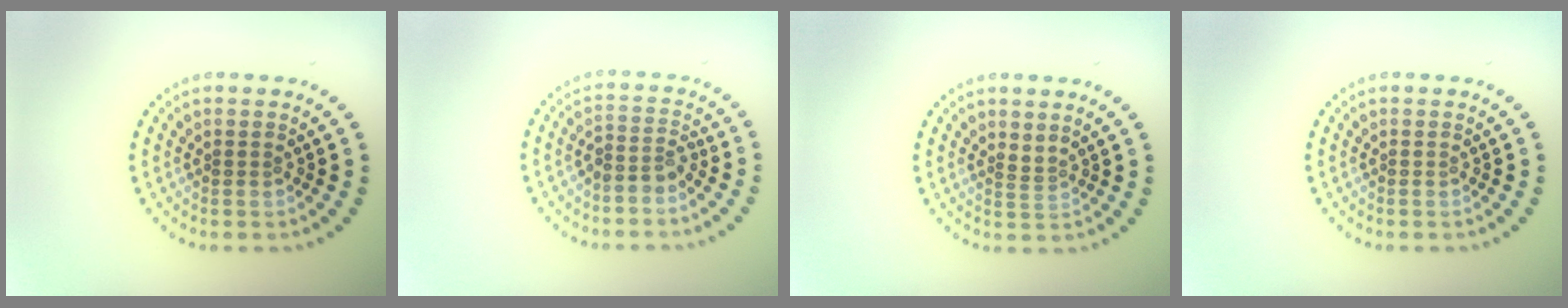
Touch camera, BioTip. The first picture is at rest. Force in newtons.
{"total": 2.1, "press": 1.7, "slide": 1.3}
{"total": 0.9, "press": 0.3, "slide": 0.9}
{"total": 0.0}